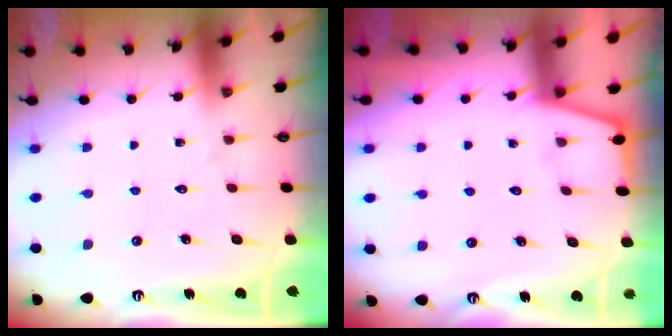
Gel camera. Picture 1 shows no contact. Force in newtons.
{"total": 1.9, "press": 1.9, "slide": 0.2}